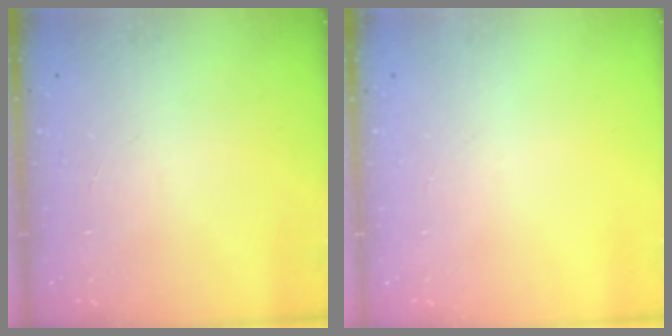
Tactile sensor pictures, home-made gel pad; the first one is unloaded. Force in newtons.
{"total": 0.0}